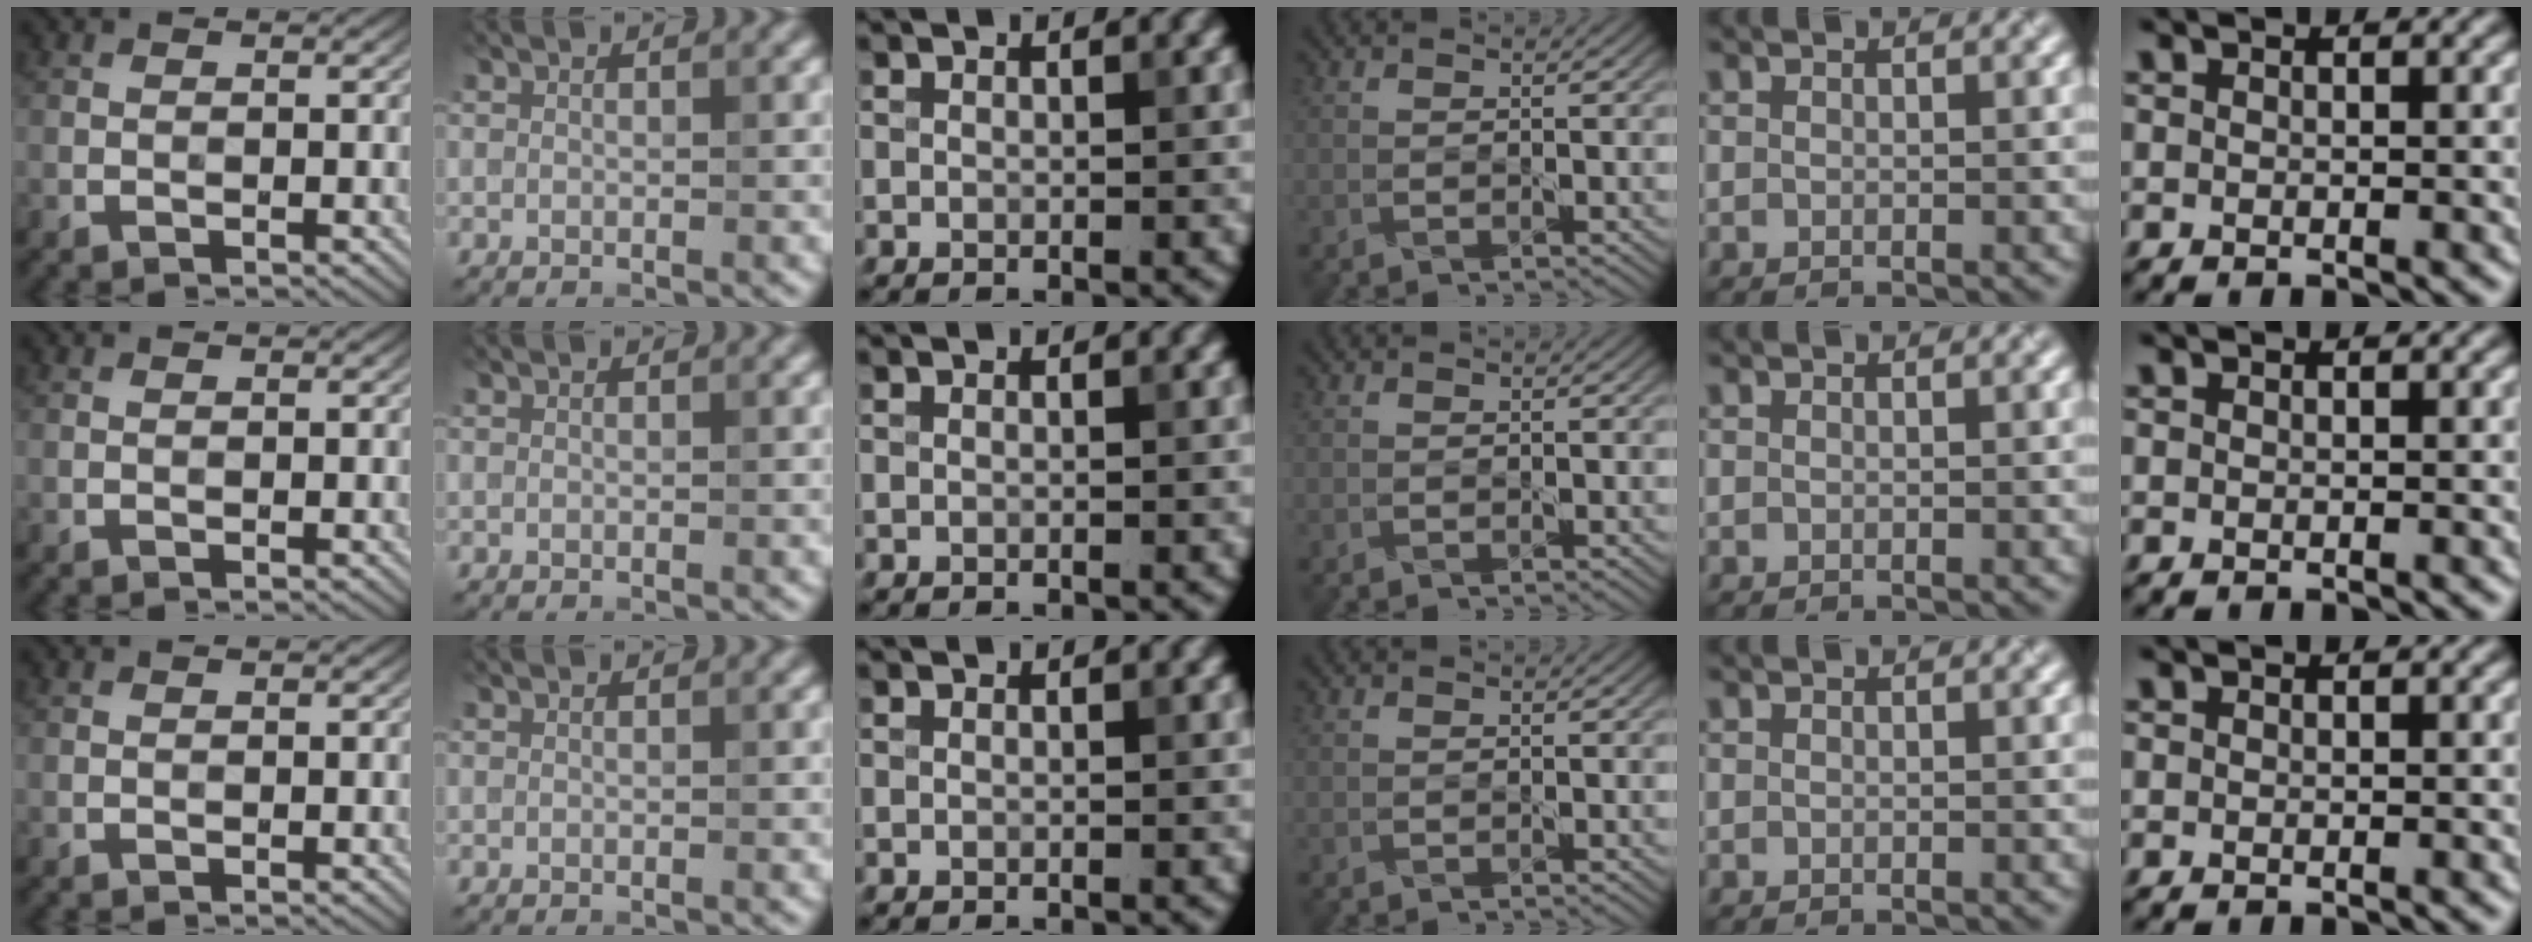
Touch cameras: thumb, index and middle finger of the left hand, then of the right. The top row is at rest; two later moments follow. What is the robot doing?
{"motion": "squeeze", "object": "sponge"}